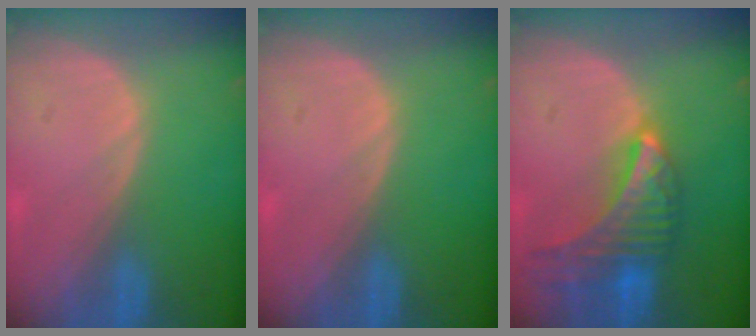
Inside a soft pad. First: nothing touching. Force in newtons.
{"total": 0.0}
{"total": 9.2, "press": 8.1, "slide": 4.3}